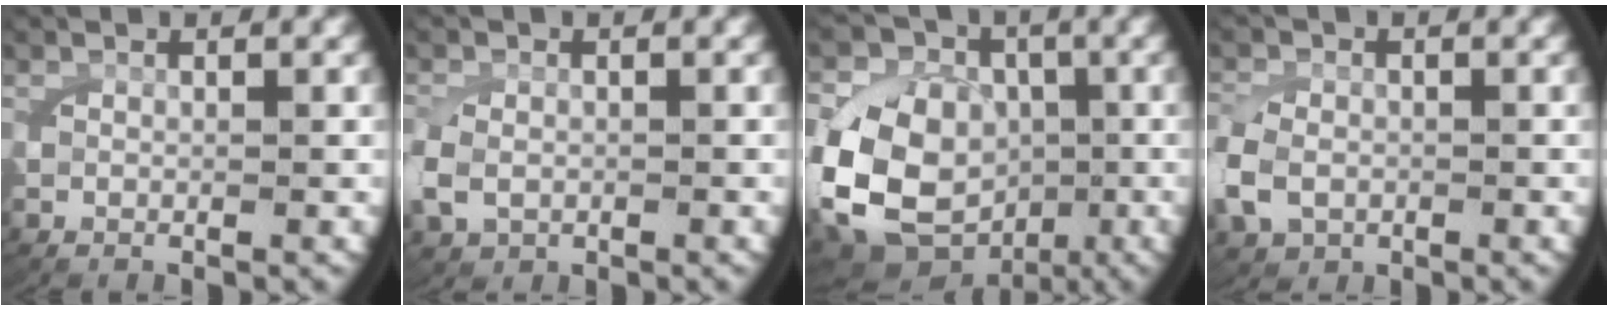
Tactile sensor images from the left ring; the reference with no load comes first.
{"total": 2.0, "force": [-0.5, 1.7, 1.0], "torque": [-0.037, -0.009, 0.000]}
{"total": 14.2, "force": [-3.0, 12.1, 6.9], "torque": [-0.156, -0.055, -0.038]}
{"total": 2.8, "force": [-0.8, 2.4, 1.3], "torque": [-0.047, -0.011, -0.005]}